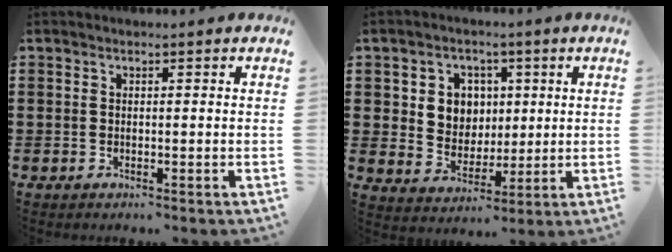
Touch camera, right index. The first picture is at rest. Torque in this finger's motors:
{"motor_torque": [0.40, -0.20, 0.35, 0.12]}